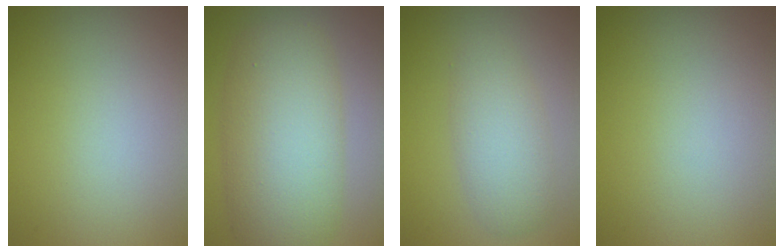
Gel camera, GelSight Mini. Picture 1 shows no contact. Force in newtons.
{"total": 9.4, "press": 9.4, "slide": 0.1}
{"total": 2.2, "press": 2.2, "slide": 0.2}
{"total": 0.0}